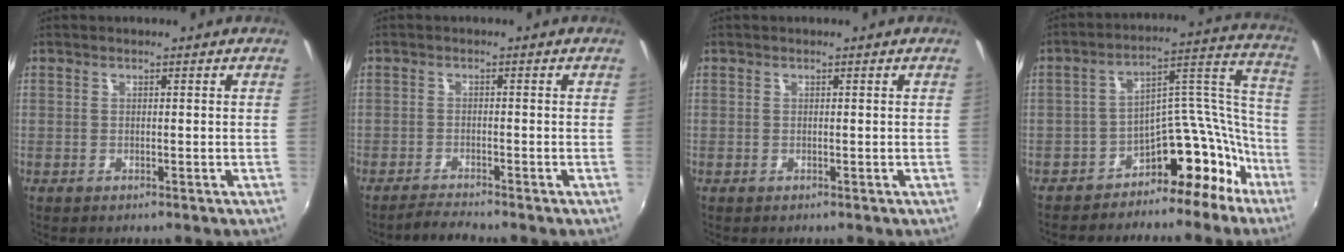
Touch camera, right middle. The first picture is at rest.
{"total": 2.7, "force": [-2.6, -0.3, 0.4], "torque": [-0.021, -0.006, -0.054]}
{"total": 0.0}
{"total": 14.3, "force": [-10.9, 7.2, 5.8], "torque": [-0.075, 0.077, -0.163]}